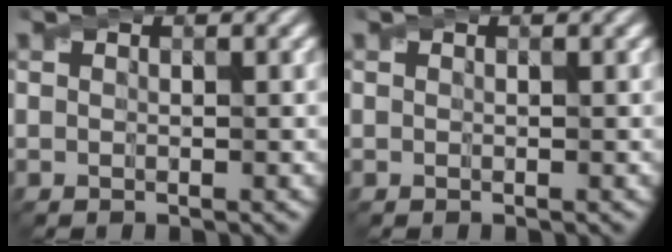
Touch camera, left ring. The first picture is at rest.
{"total": 0.0}